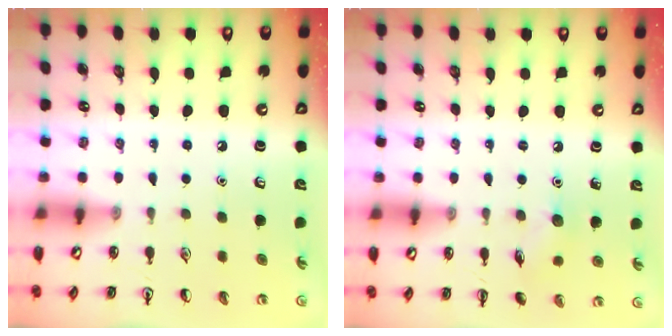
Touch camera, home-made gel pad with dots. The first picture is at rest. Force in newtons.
{"total": 7.1, "press": 7.0, "slide": 1.5}